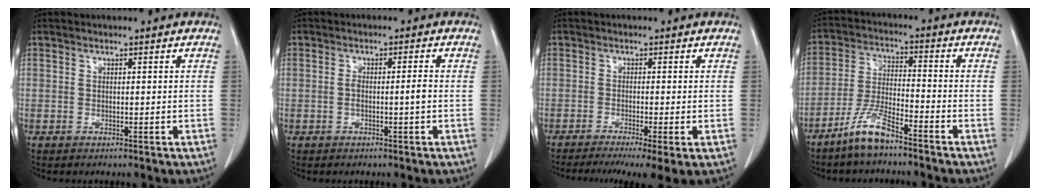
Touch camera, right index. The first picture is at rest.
{"total": 2.4, "force": [-0.5, 0.1, 2.3], "torque": [-0.043, 0.002, -0.009]}
{"total": 8.7, "force": [-6.0, 0.6, 6.3], "torque": [-0.090, -0.015, -0.096]}
{"total": 7.6, "force": [-5.8, 1.1, 4.7], "torque": [-0.106, -0.011, -0.118]}